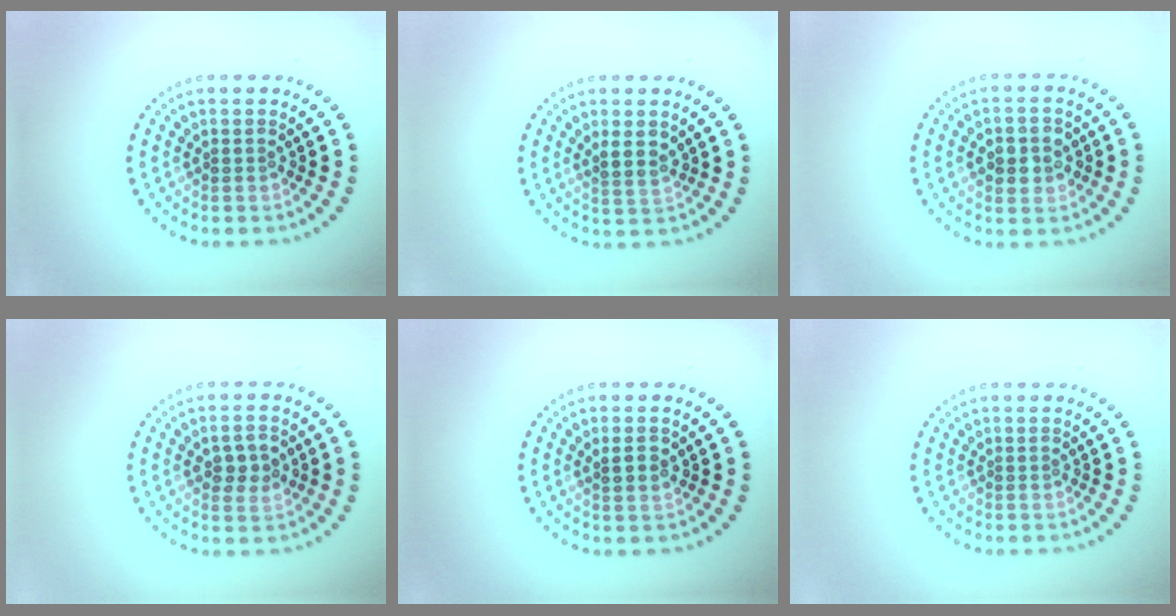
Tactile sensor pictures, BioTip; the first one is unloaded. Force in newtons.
{"total": 1.8, "press": 1.5, "slide": 1.1}
{"total": 2.9, "press": 2.9, "slide": 0.4}
{"total": 2.7, "press": 2.7, "slide": 0.0}
{"total": 1.3, "press": 1.2, "slide": 0.4}
{"total": 0.0}